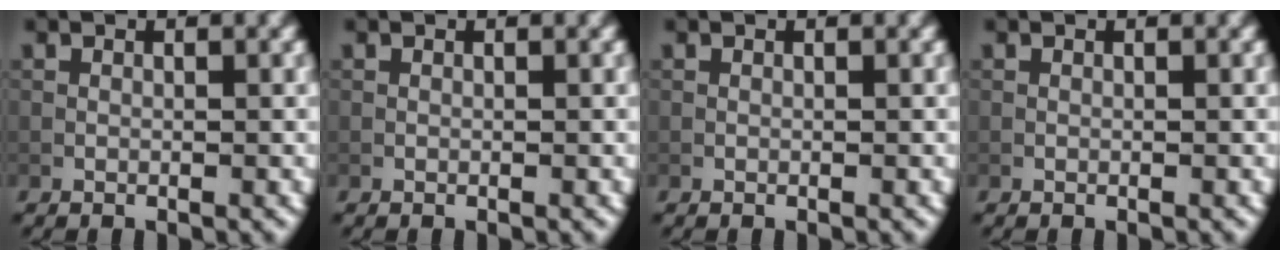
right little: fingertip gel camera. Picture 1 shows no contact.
{"total": 0.0}
{"total": 0.0}
{"total": 0.0}